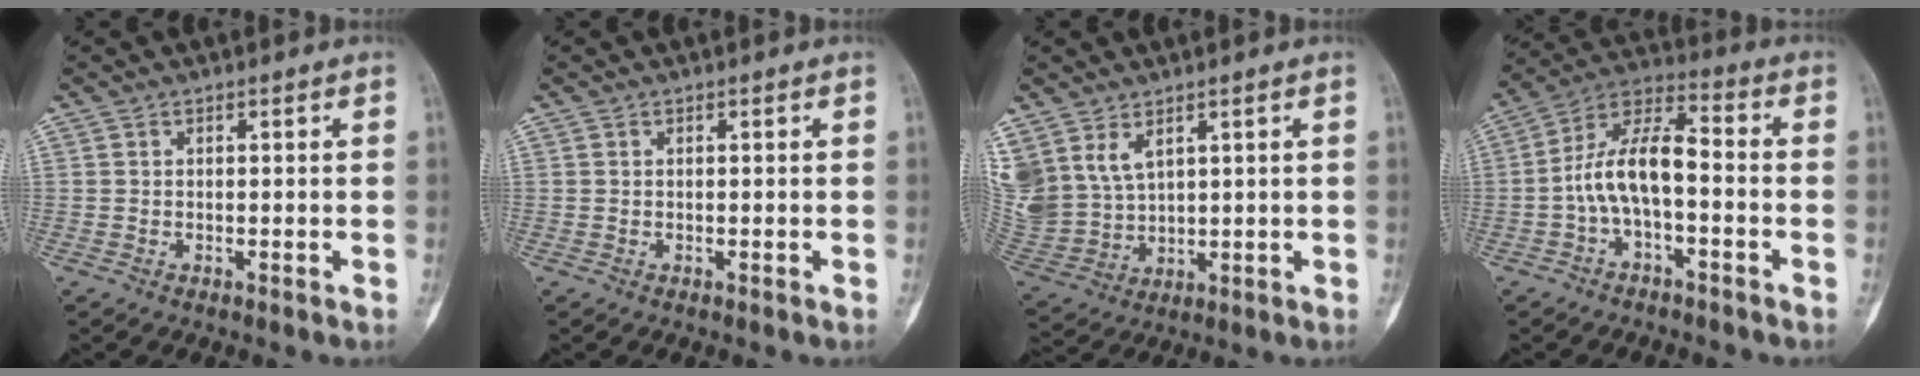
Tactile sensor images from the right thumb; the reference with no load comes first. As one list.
[{"total": 0.0}, {"total": 13.8, "force": [6.4, 9.7, 7.4], "torque": [-0.185, -0.007, 0.157]}, {"total": 11.0, "force": [-2.2, 5.0, 9.5], "torque": [-0.171, 0.051, -0.048]}]